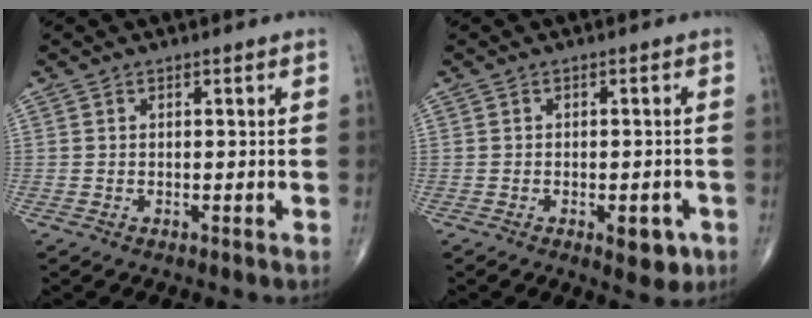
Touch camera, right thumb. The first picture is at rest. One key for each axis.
{"total": 4.7, "fx": -2.0, "fy": 2.2, "fz": 3.6, "tx": -0.027, "ty": 0.002, "tz": -0.021}